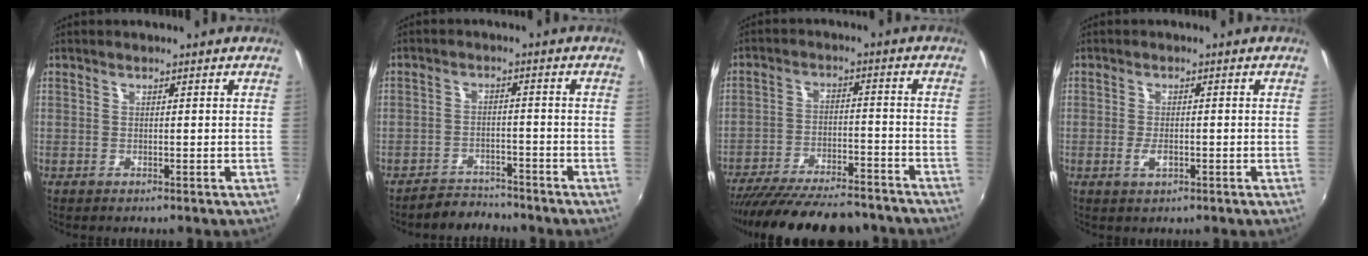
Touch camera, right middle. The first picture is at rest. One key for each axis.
{"total": 4.1, "fx": -3.9, "fy": 1.2, "fz": -0.1, "tx": -0.011, "ty": 0.010, "tz": -0.063}
{"total": 22.1, "fx": -19.3, "fy": 4.9, "fz": 9.5, "tx": -0.183, "ty": -0.030, "tz": -0.271}
{"total": 1.9, "fx": -0.3, "fy": 0.7, "fz": 1.8, "tx": -0.032, "ty": -0.005, "tz": -0.007}